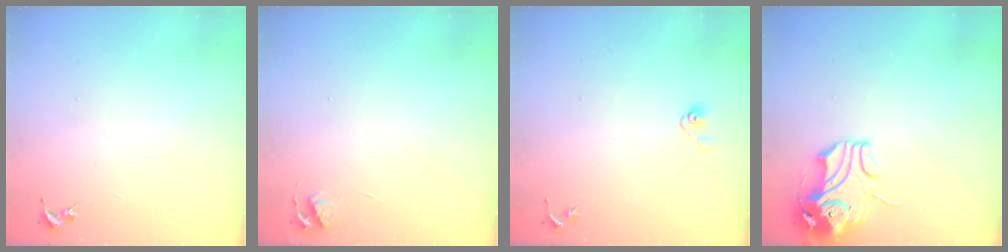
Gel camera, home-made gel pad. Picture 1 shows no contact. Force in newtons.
{"total": 3.5, "press": 3.4, "slide": 0.5}
{"total": 4.0, "press": 3.6, "slide": 1.8}
{"total": 10.6, "press": 10.5, "slide": 1.9}